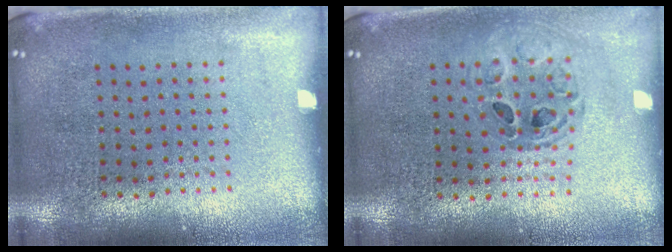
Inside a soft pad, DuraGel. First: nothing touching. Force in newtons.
{"total": 0.9, "press": 0.8, "slide": 0.1}